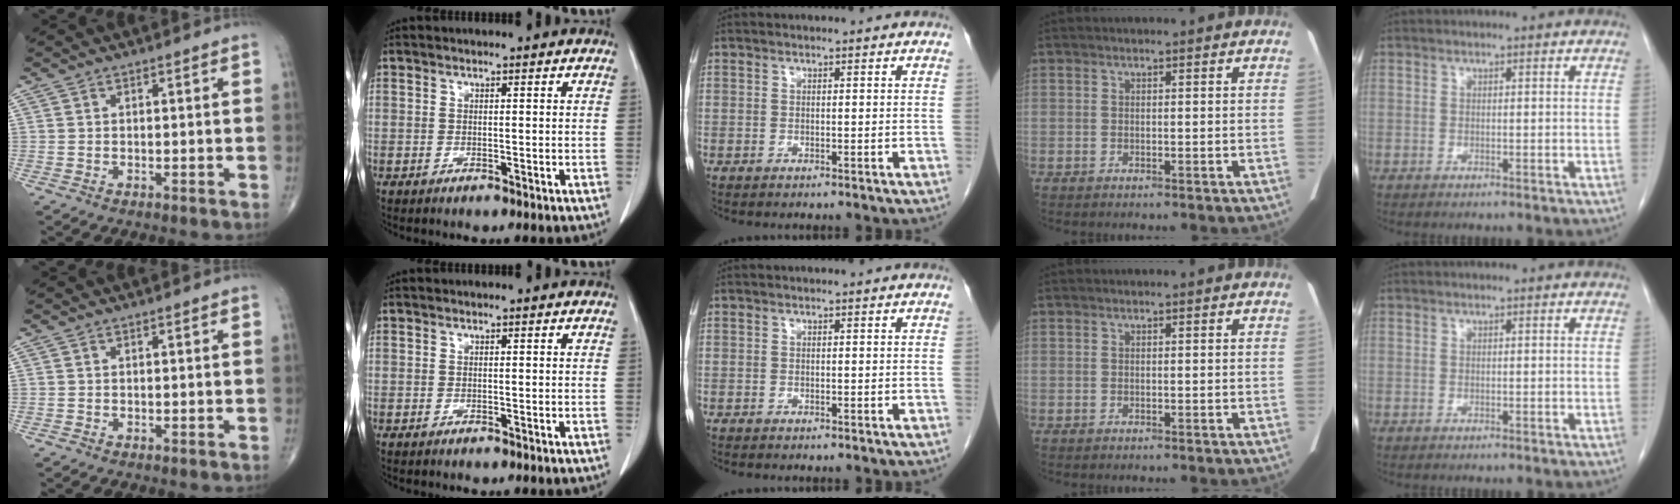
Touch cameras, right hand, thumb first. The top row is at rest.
{}